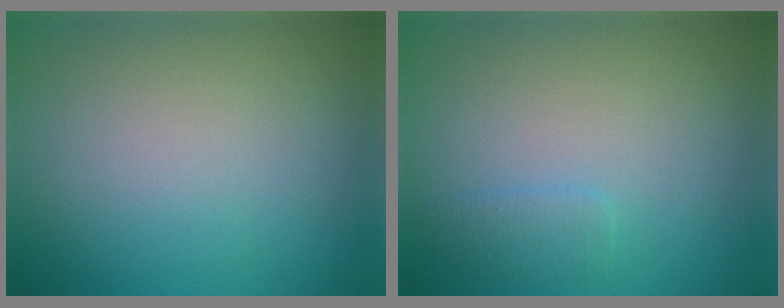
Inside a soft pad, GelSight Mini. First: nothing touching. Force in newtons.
{"total": 1.3, "press": 1.3, "slide": 0.1}